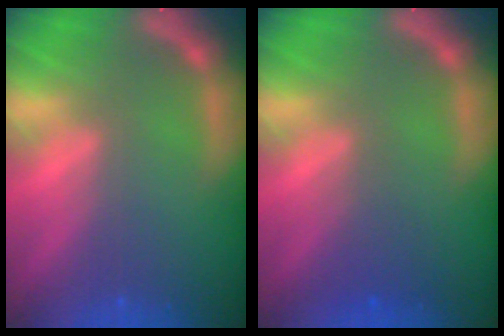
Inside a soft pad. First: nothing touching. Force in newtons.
{"total": 2.0}